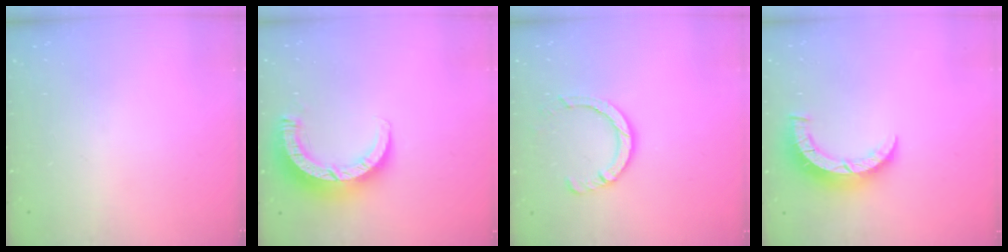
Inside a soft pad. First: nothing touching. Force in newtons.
{"total": 9.1, "press": 9.1, "slide": 1.1}
{"total": 6.4, "press": 6.4, "slide": 0.7}
{"total": 6.8, "press": 6.8, "slide": 0.6}